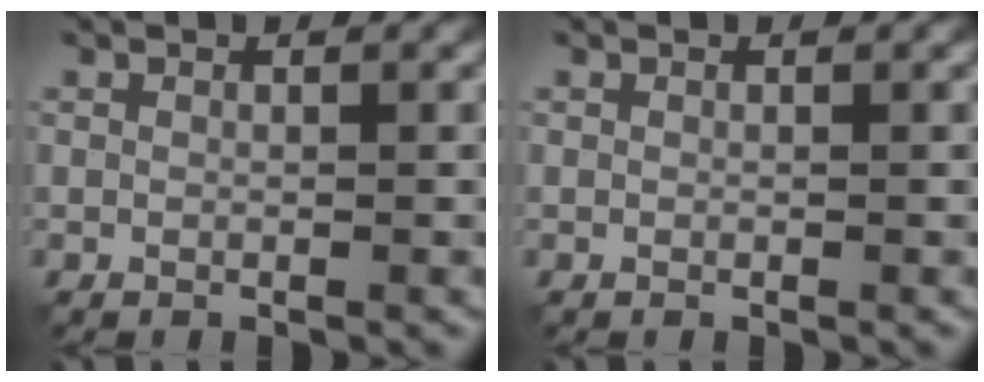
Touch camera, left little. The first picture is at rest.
{"total": 0.0}